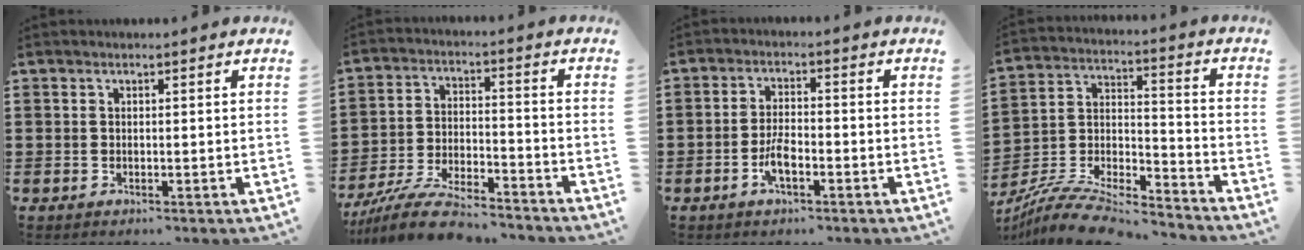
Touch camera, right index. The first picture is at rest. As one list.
[{"total": 8.7, "force": [-8.1, 0.9, 3.0], "torque": [-0.069, 0.012, -0.160]}, {"total": 4.1, "force": [-1.9, 1.4, 3.3], "torque": [-0.070, -0.001, -0.039]}, {"total": 9.6, "force": [-9.0, 1.6, 3.1], "torque": [-0.063, 0.011, -0.180]}]